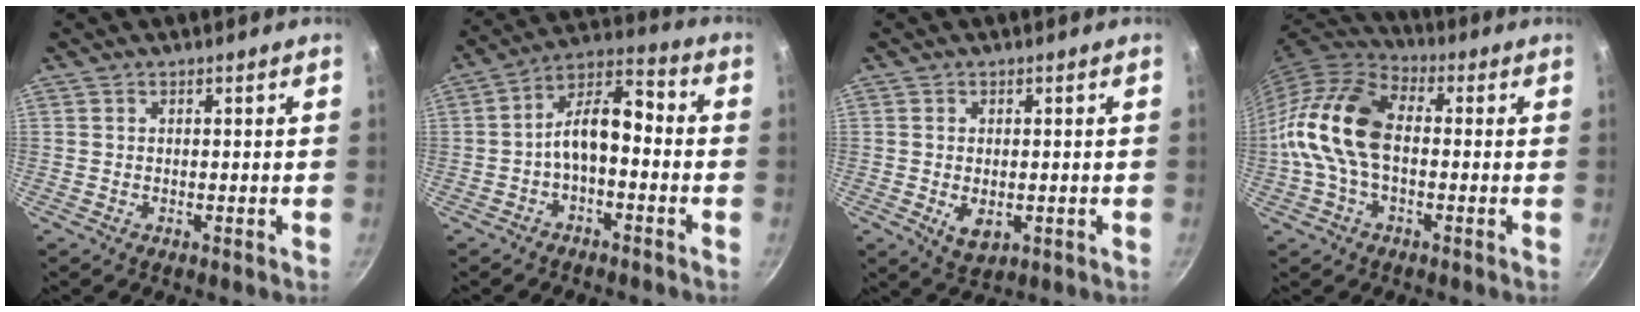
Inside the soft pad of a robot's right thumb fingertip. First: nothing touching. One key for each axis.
{"total": 9.8, "fx": -2.5, "fy": 5.1, "fz": 8.0, "tx": -0.127, "ty": 0.057, "tz": -0.054}
{"total": 4.7, "fx": -0.9, "fy": 2.8, "fz": 3.7, "tx": -0.058, "ty": -0.009, "tz": -0.006}
{"total": 14.7, "fx": -1.1, "fy": 9.1, "fz": 11.5, "tx": -0.215, "ty": 0.039, "tz": -0.040}